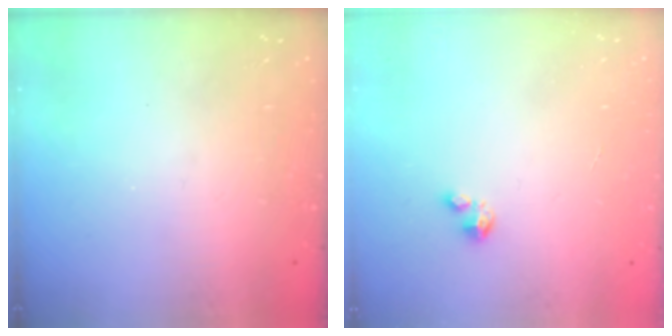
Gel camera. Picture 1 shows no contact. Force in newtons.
{"total": 1.2, "press": 1.2, "slide": 0.2}